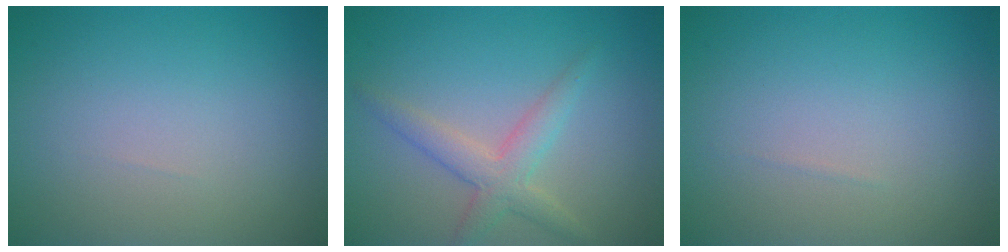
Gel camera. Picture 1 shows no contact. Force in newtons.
{"total": 3.0, "press": 3.0, "slide": 0.1}
{"total": 0.0}